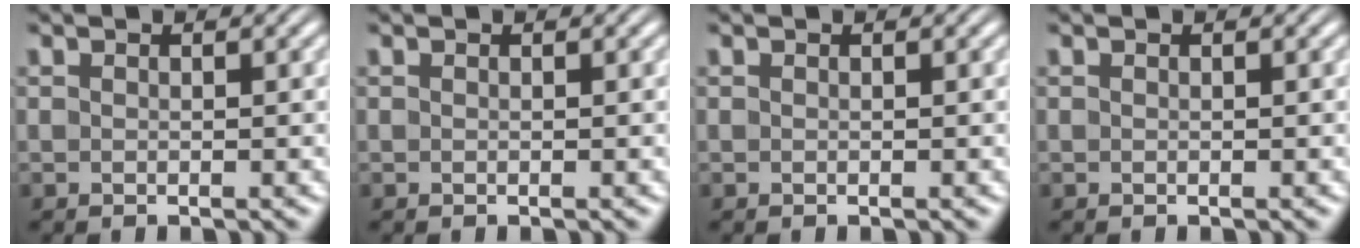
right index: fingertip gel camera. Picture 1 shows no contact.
{"total": 0.0}
{"total": 0.0}
{"total": 0.0}